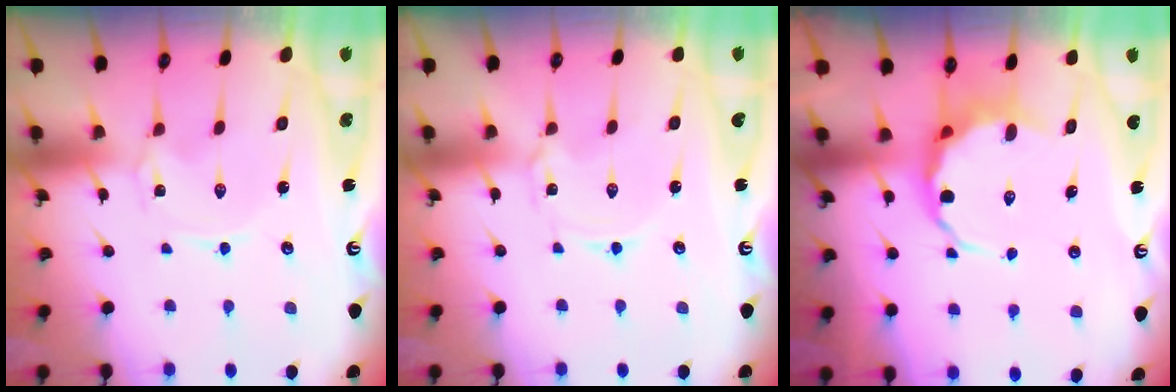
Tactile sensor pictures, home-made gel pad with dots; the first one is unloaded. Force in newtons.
{"total": 1.4, "press": 1.4, "slide": 0.2}
{"total": 6.4, "press": 6.2, "slide": 1.6}